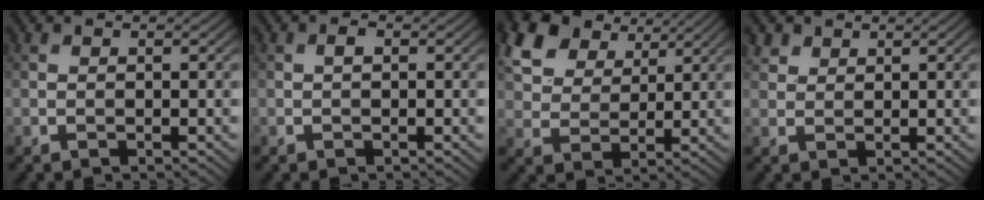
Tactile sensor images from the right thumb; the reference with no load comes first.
{"total": 0.8, "force": [0.0, 0.5, 0.7], "torque": [-0.013, 0.002, -0.002]}
{"total": 10.8, "force": [6.3, 6.7, 5.8], "torque": [-0.156, 0.023, 0.112]}
{"total": 2.2, "force": [1.6, 1.4, 0.6], "torque": [-0.017, 0.001, 0.038]}